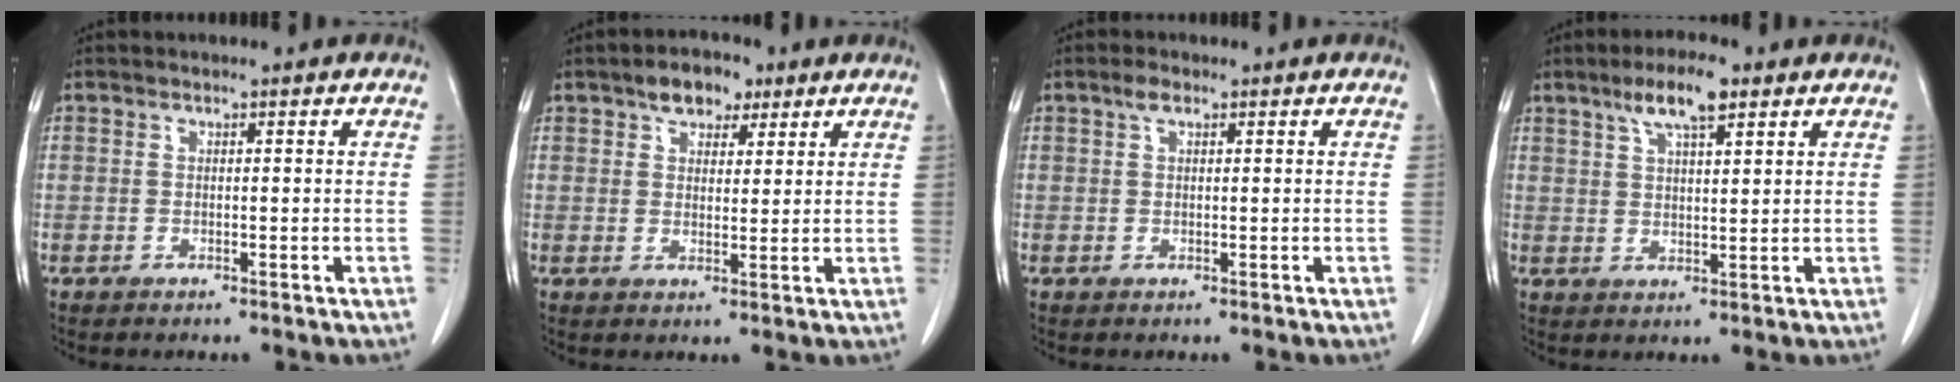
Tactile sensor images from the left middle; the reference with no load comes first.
{"total": 5.2, "force": [3.3, 2.9, 2.7], "torque": [-0.041, 0.014, 0.053]}
{"total": 1.5, "force": [0.9, 0.6, 1.0], "torque": [-0.023, 0.008, 0.015]}
{"total": 6.7, "force": [4.2, 1.4, 5.0], "torque": [-0.098, 0.009, 0.072]}